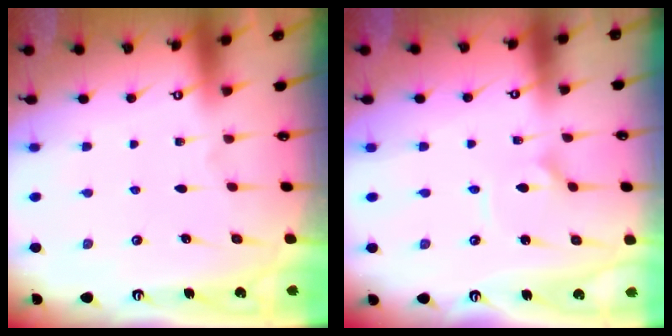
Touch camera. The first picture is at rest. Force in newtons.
{"total": 2.8, "press": 2.8, "slide": 0.3}